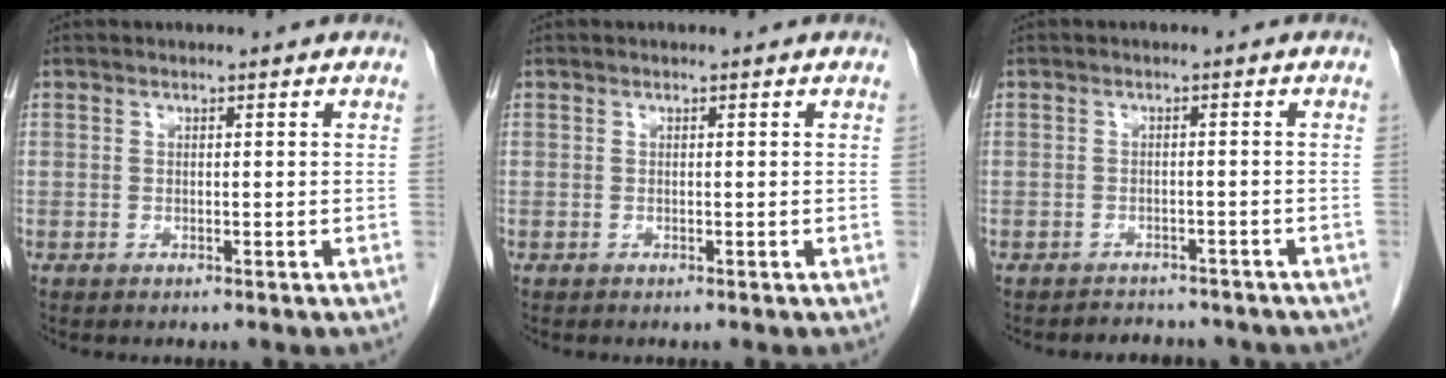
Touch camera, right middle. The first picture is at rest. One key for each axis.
{"total": 0.0}
{"total": 6.3, "fx": -5.6, "fy": 2.6, "fz": 1.2, "tx": -0.014, "ty": 0.004, "tz": -0.059}